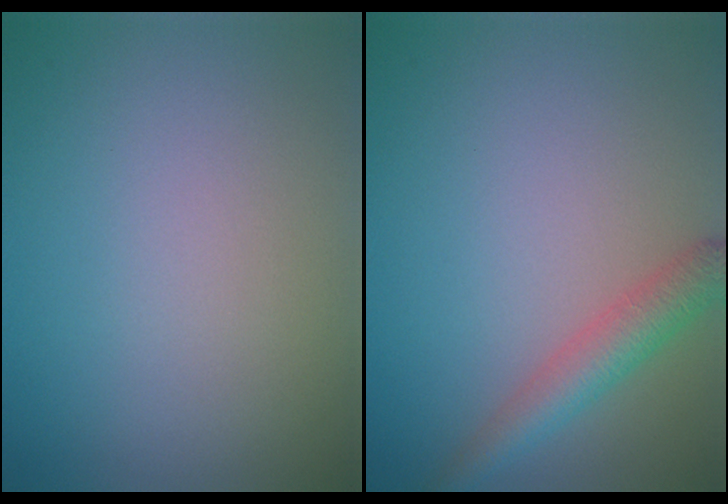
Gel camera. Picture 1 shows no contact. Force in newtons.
{"total": 3.1, "press": 3.1, "slide": 0.1}